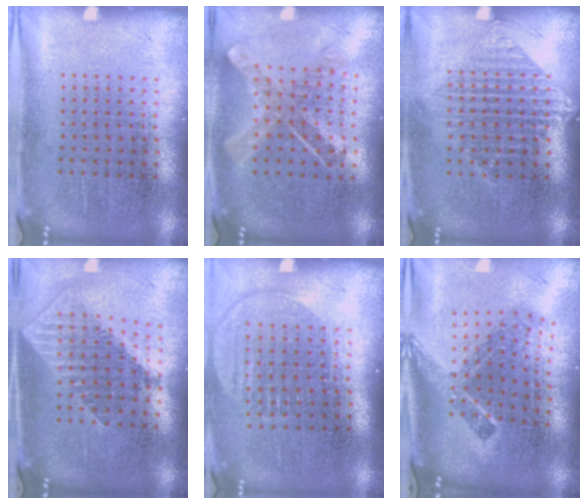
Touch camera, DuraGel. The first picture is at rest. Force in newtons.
{"total": 0.9, "press": 0.9, "slide": 0.2}
{"total": 1.3, "press": 1.1, "slide": 0.6}
{"total": 1.8, "press": 1.4, "slide": 1.0}
{"total": 1.5, "press": 1.3, "slide": 0.8}
{"total": 2.2, "press": 1.5, "slide": 1.7}